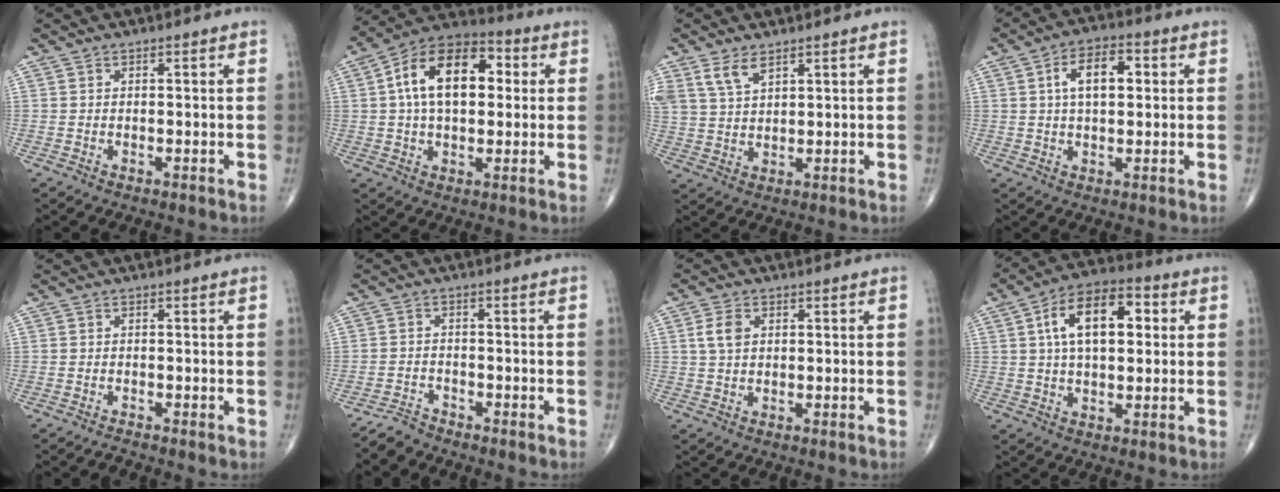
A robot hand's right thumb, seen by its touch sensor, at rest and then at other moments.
{"total": 16.9, "force": [2.9, 10.0, 13.3], "torque": [-0.201, 0.025, 0.040]}
{"total": 5.1, "force": [3.3, 2.4, 3.1], "torque": [-0.059, -0.011, 0.073]}
{"total": 8.7, "force": [1.9, 4.7, 7.1], "torque": [-0.108, 0.013, 0.027]}
{"total": 0.6, "force": [-0.6, 0.1, -0.1], "torque": [0.001, -0.004, -0.015]}
{"total": 2.6, "force": [-2.5, 0.5, -0.4], "torque": [0.005, -0.003, -0.054]}
{"total": 3.6, "force": [1.0, 2.5, 2.4], "torque": [-0.048, 0.004, 0.019]}
{"total": 14.2, "force": [3.2, 7.7, 11.6], "torque": [-0.179, 0.019, 0.047]}